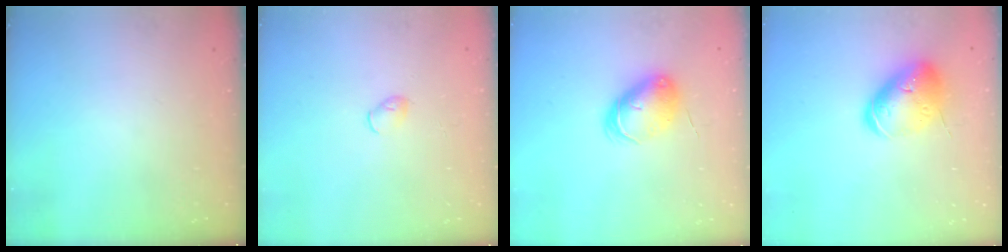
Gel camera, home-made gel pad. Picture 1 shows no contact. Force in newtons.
{"total": 2.9, "press": 2.9, "slide": 0.7}
{"total": 7.6, "press": 7.5, "slide": 0.8}
{"total": 14.6, "press": 14.5, "slide": 2.3}